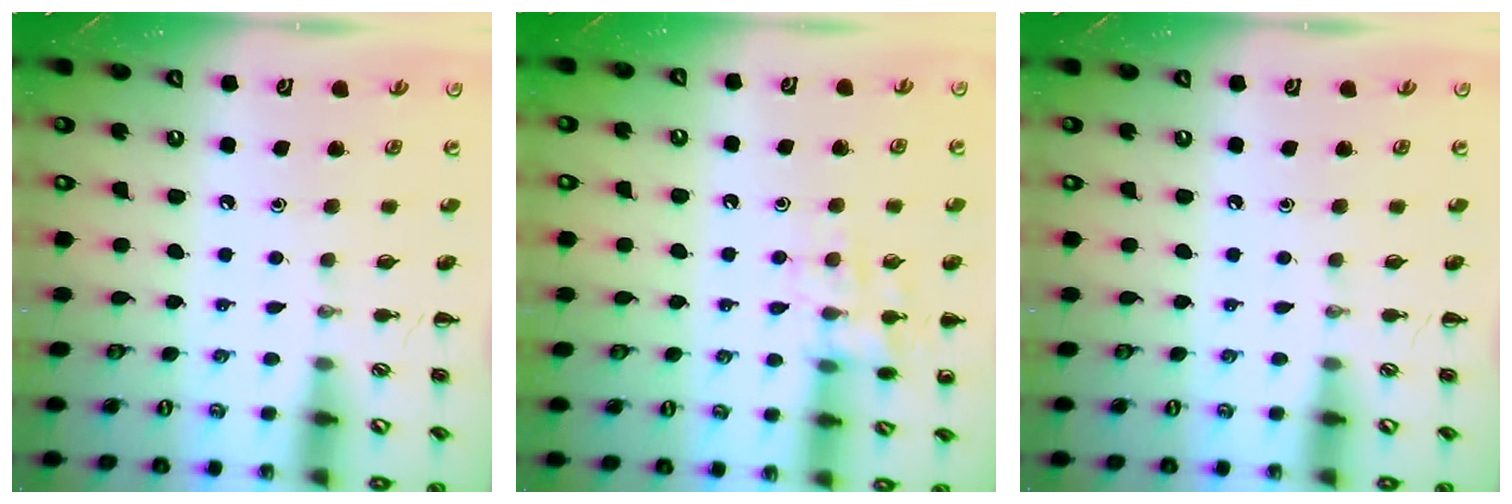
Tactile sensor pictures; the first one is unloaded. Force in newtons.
{"total": 11.2, "press": 11.2, "slide": 0.8}
{"total": 0.0}